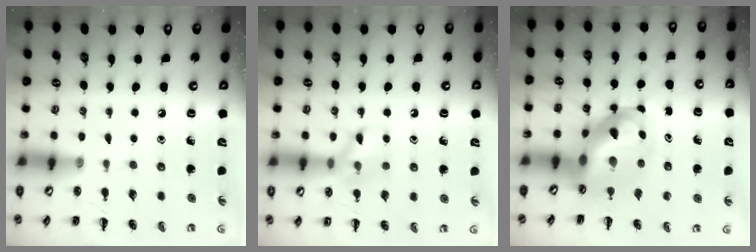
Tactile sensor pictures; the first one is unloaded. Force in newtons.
{"total": 9.6, "press": 9.5, "slide": 1.2}
{"total": 9.5, "press": 9.2, "slide": 2.6}